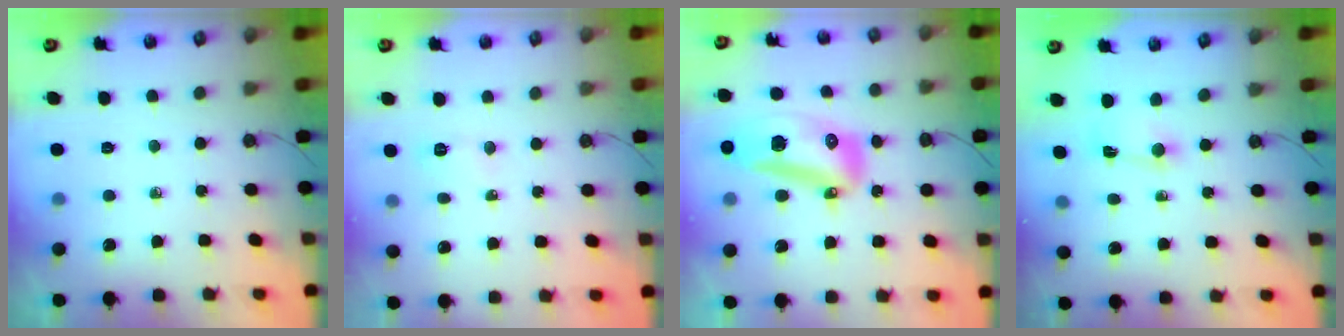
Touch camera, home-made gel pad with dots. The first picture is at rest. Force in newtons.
{"total": 5.0, "press": 4.9, "slide": 0.7}
{"total": 16.8, "press": 16.7, "slide": 1.9}
{"total": 2.0, "press": 2.0, "slide": 0.1}